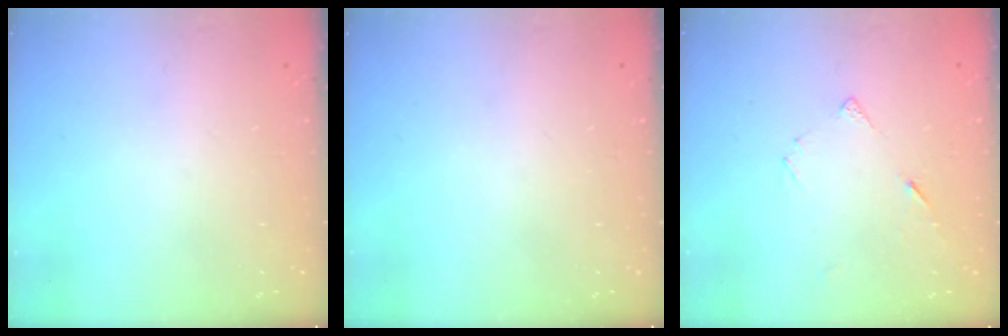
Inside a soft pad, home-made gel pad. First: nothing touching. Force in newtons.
{"total": 0.0}
{"total": 5.1, "press": 5.1, "slide": 0.4}